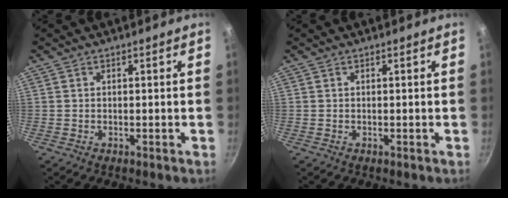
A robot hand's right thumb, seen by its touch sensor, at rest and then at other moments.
{"total": 0.0}